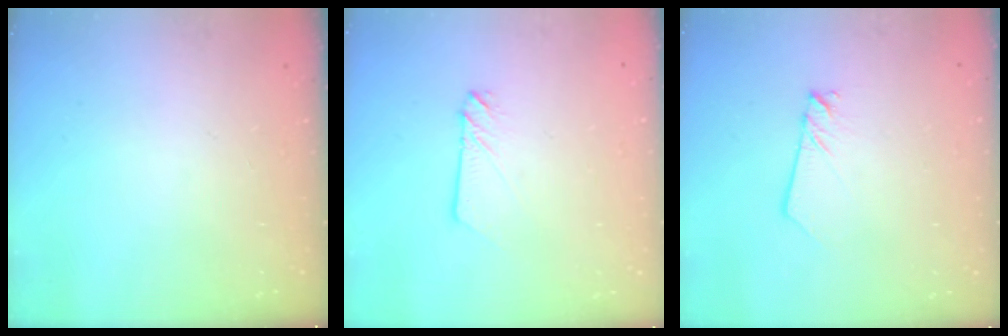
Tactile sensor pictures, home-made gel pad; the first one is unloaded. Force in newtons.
{"total": 2.3, "press": 2.3, "slide": 0.3}
{"total": 2.5, "press": 2.5, "slide": 0.1}